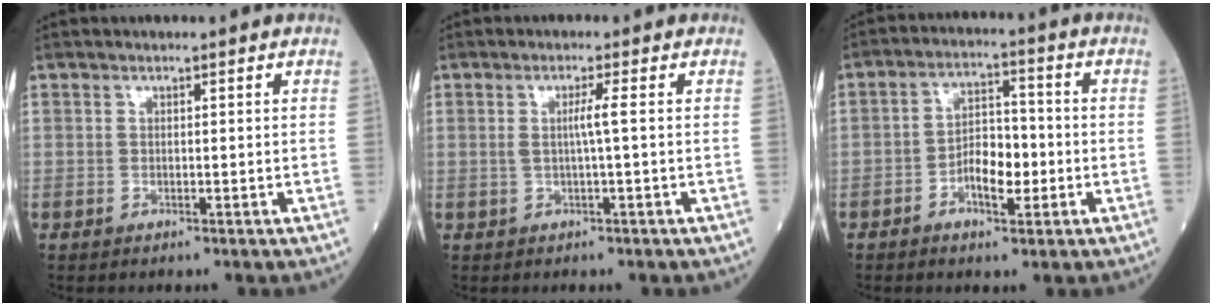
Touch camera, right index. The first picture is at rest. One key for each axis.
{"total": 2.3, "fx": 0.1, "fy": -0.6, "fz": 2.3, "tx": -0.043, "ty": -0.002, "tz": 0.001}
{"total": 6.4, "fx": -2.1, "fy": 2.9, "fz": 5.3, "tx": -0.095, "ty": 0.013, "tz": -0.036}